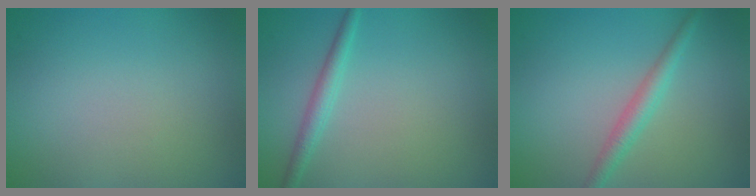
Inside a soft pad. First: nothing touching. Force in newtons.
{"total": 1.9, "press": 1.9, "slide": 0.2}
{"total": 2.2, "press": 2.2, "slide": 0.0}